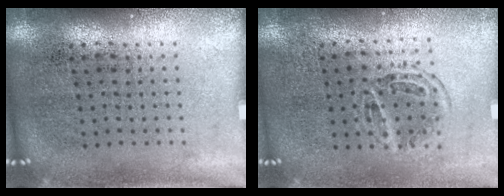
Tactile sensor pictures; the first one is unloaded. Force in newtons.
{"total": 1.1, "press": 0.9, "slide": 0.6}